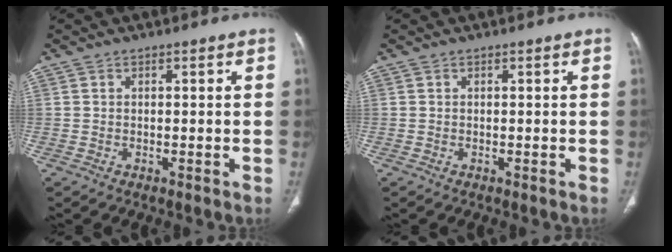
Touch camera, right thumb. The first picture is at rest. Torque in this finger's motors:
{"motor_torque": [-0.07, -0.22, 0.38, -0.20, -0.04]}